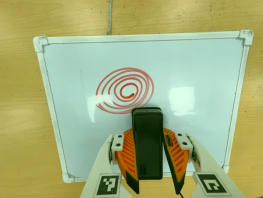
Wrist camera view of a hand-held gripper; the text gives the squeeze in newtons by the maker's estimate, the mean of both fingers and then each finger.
{"total": 8.3, "left": 6.1, "right": 10.4}